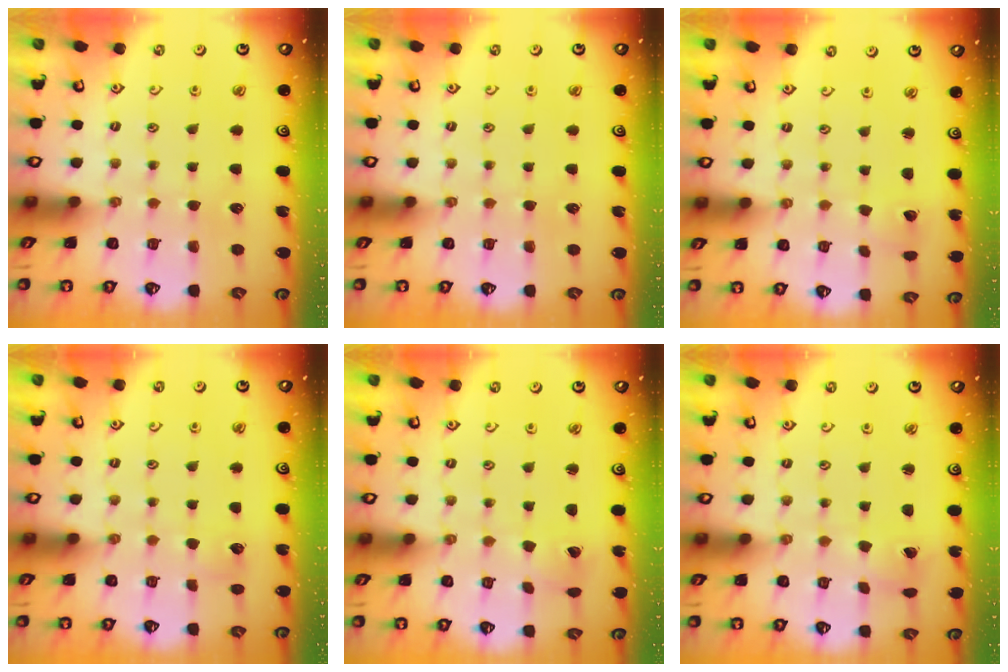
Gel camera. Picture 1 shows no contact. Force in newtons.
{"total": 0.0}
{"total": 2.3, "press": 2.3, "slide": 0.1}
{"total": 2.0, "press": 2.0, "slide": 0.1}
{"total": 0.9, "press": 0.9, "slide": 0.1}
{"total": 1.2, "press": 1.2, "slide": 0.1}